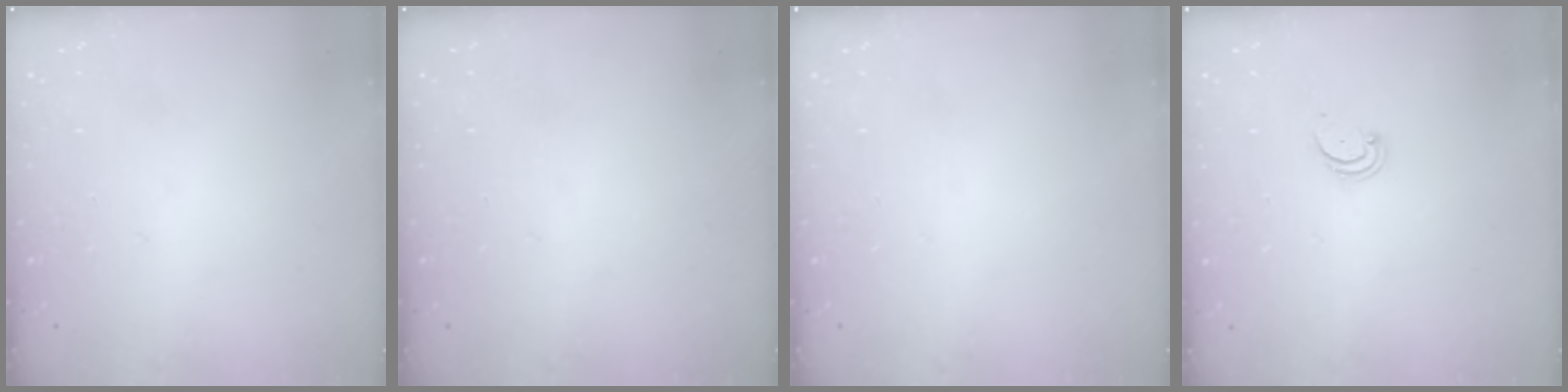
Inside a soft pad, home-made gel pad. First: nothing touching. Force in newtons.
{"total": 0.0}
{"total": 0.0}
{"total": 2.4, "press": 2.3, "slide": 0.5}